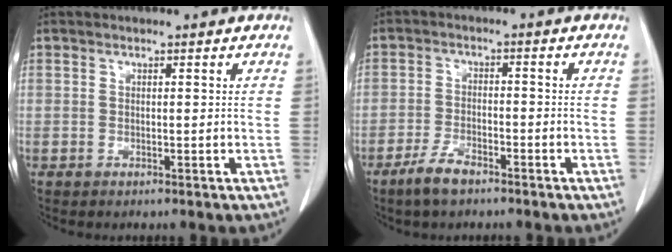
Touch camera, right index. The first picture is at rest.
{"total": 4.6, "force": [-3.4, 1.2, 2.7], "torque": [-0.060, -0.002, -0.066]}